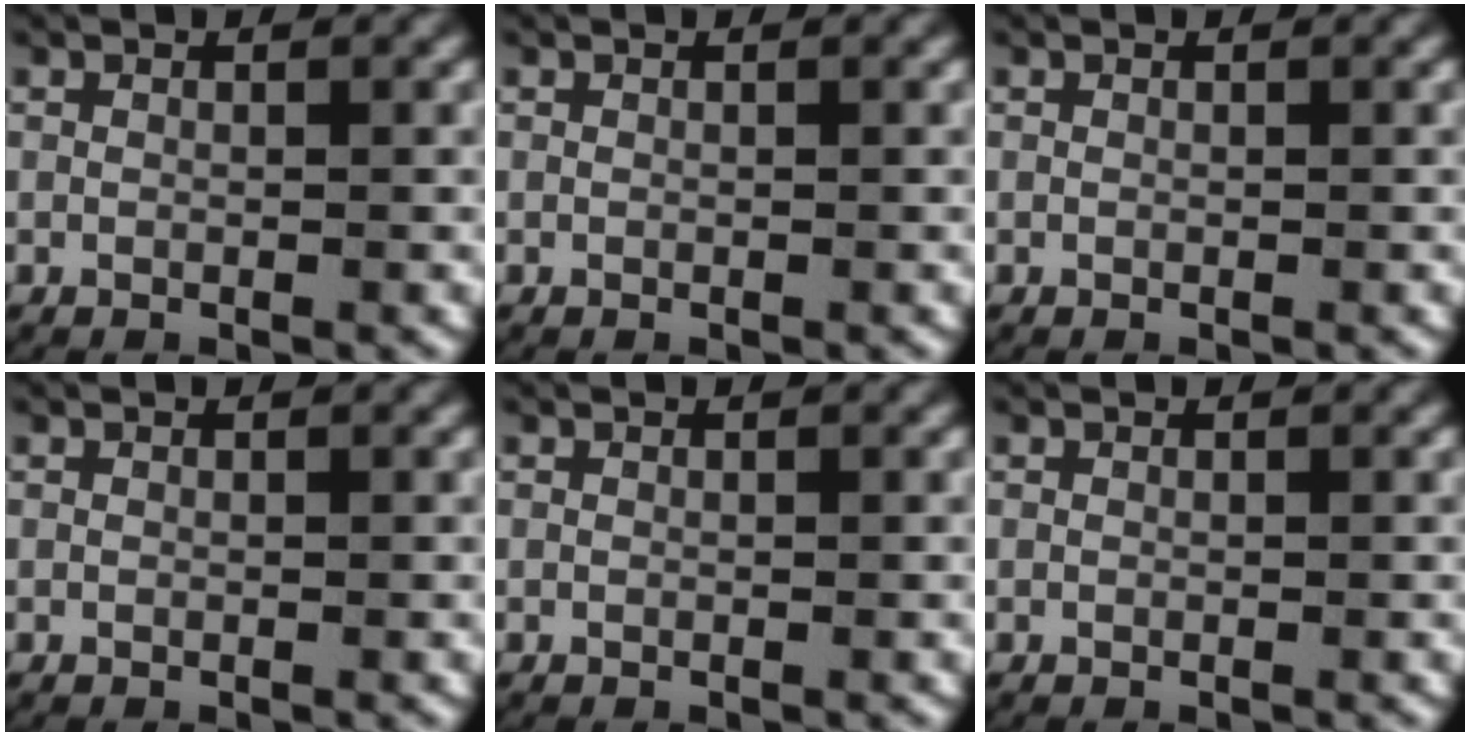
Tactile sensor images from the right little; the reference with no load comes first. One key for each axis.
{"total": 0.0}
{"total": 0.0}
{"total": 0.0}
{"total": 0.0}
{"total": 0.0}